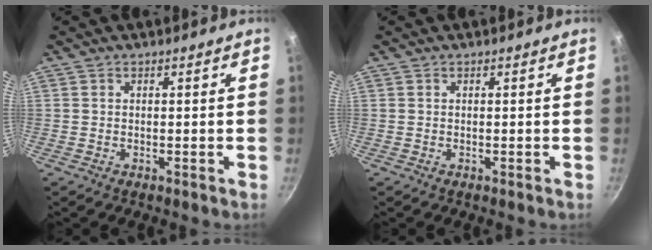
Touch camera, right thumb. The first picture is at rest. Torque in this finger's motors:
{"motor_torque": [0.00, 0.00, -0.07, 0.06, 0.00]}